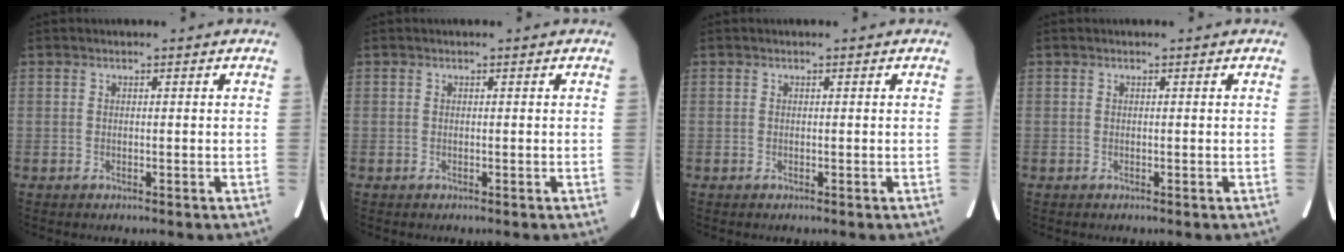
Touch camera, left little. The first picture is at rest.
{"total": 0.0}
{"total": 0.0}
{"total": 0.0}